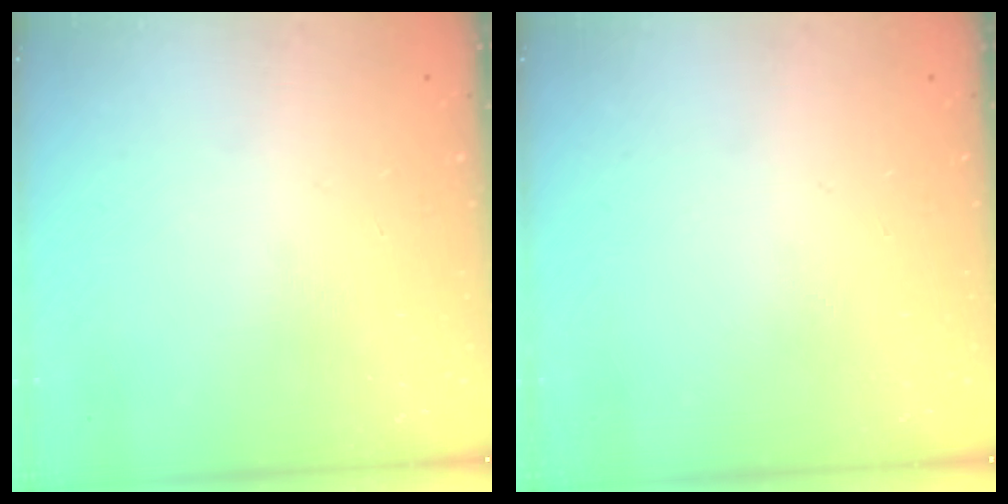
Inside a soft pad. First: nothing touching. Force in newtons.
{"total": 0.0}